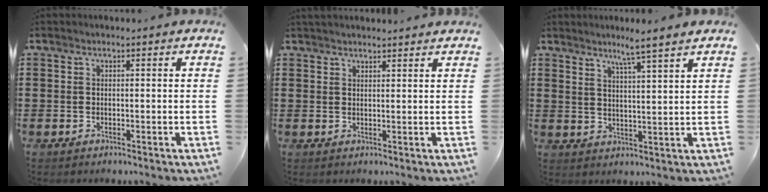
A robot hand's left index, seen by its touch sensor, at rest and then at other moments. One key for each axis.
{"total": 1.5, "fx": 1.5, "fy": 0.1, "fz": 0.1, "tx": -0.006, "ty": 0.002, "tz": 0.029}
{"total": 4.6, "fx": 3.7, "fy": -1.2, "fz": 2.4, "tx": -0.056, "ty": -0.016, "tz": 0.061}